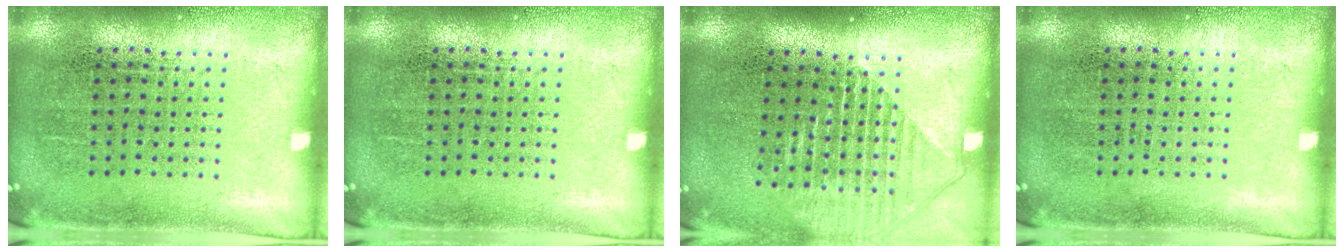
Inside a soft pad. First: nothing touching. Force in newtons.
{"total": 0.0}
{"total": 1.6, "press": 1.4, "slide": 0.7}
{"total": 0.0}